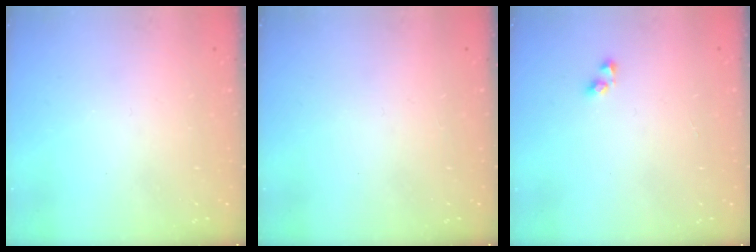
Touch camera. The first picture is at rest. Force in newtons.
{"total": 0.0}
{"total": 2.9, "press": 2.9, "slide": 0.2}